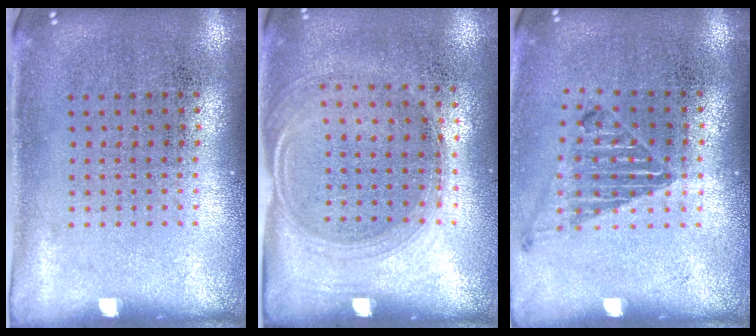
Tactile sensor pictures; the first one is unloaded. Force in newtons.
{"total": 1.5, "press": 1.3, "slide": 0.8}
{"total": 1.0, "press": 1.0, "slide": 0.2}